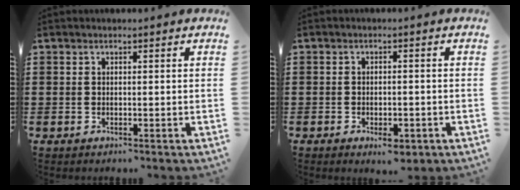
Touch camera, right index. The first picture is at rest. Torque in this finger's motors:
{"motor_torque": [0.71, -0.71, 0.22, 0.01]}